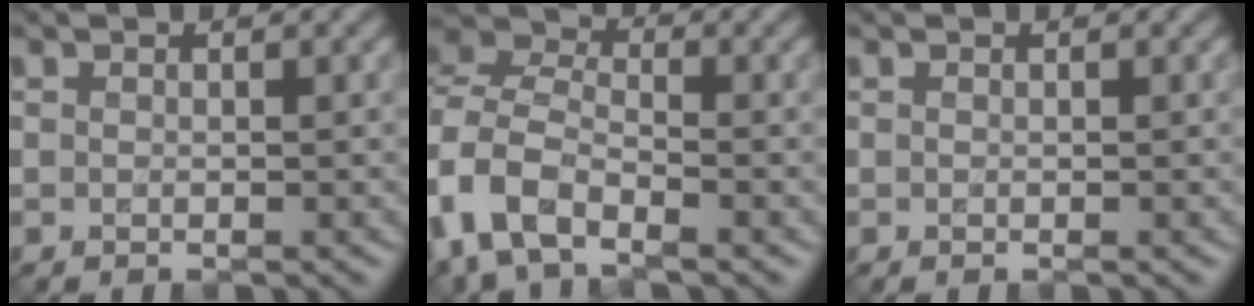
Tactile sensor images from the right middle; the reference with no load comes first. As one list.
[{"total": 7.8, "force": [-4.1, 4.2, 5.1], "torque": [-0.113, 0.000, -0.093]}, {"total": 0.0}]